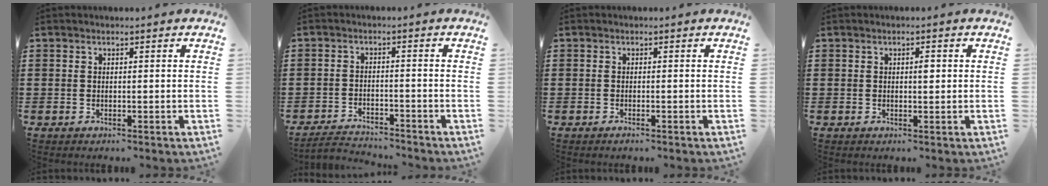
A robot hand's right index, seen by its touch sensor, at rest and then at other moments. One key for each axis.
{"total": 2.8, "fx": -2.8, "fy": 0.2, "fz": 0.1, "tx": -0.008, "ty": 0.002, "tz": -0.061}
{"total": 0.6, "fx": -0.4, "fy": 0.0, "fz": 0.4, "tx": -0.008, "ty": -0.002, "tz": -0.007}
{"total": 1.4, "fx": 0.2, "fy": 0.5, "fz": 1.3, "tx": -0.017, "ty": 0.000, "tz": 0.001}